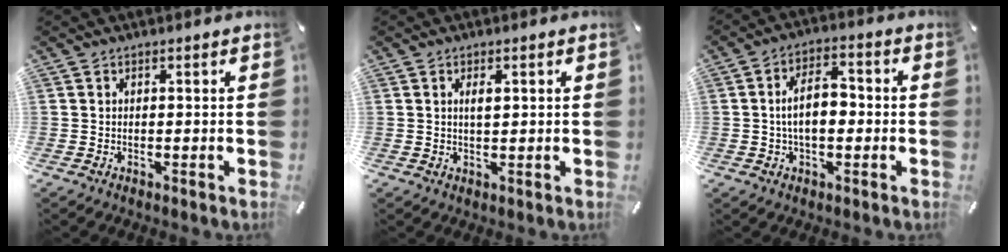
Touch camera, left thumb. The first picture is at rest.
{"total": 2.3, "force": [0.6, 0.9, 2.0], "torque": [-0.034, -0.001, 0.008]}
{"total": 8.7, "force": [-0.6, 4.9, 7.2], "torque": [-0.123, 0.009, -0.015]}